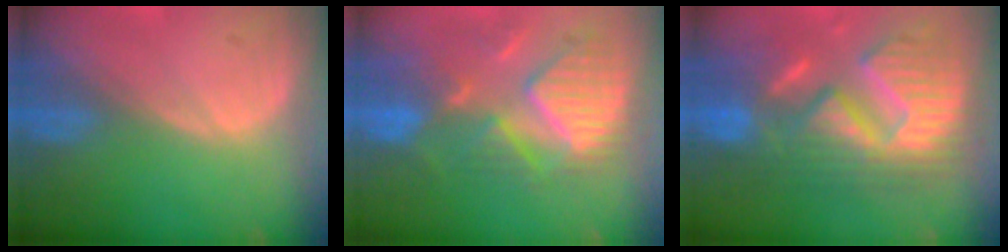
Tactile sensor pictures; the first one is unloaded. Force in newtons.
{"total": 10.2, "press": 9.5, "slide": 3.7}
{"total": 13.1, "press": 13.0, "slide": 1.4}